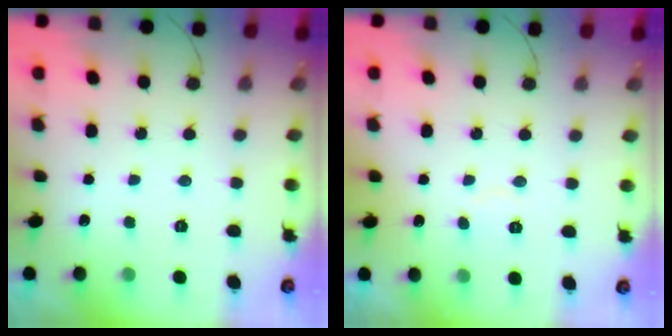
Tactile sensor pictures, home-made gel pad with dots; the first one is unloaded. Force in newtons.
{"total": 3.8, "press": 3.8, "slide": 0.3}